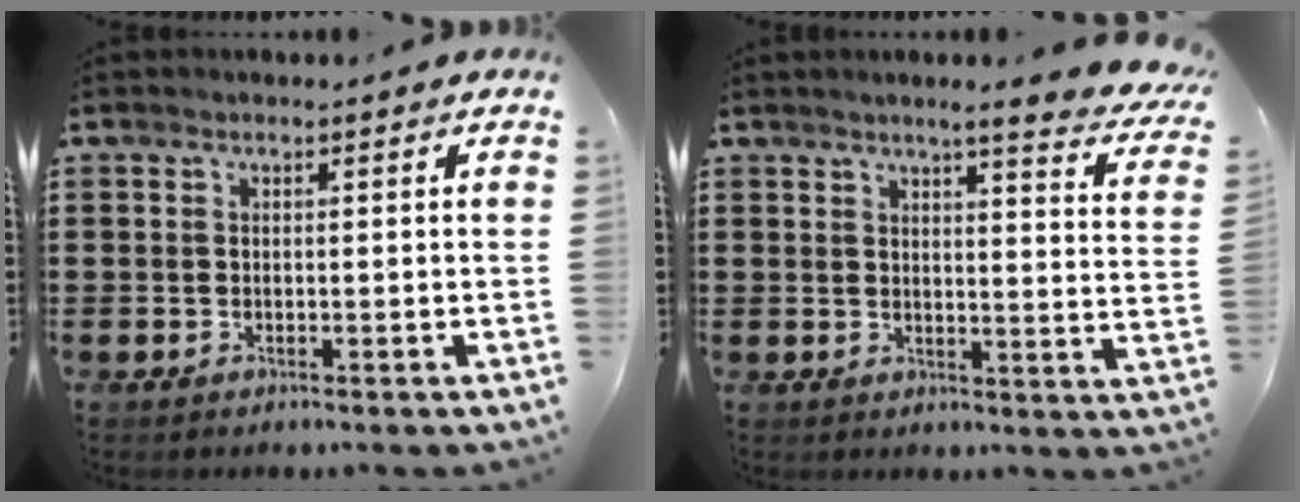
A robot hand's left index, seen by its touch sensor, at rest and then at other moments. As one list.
[{"total": 5.0, "force": [4.1, -0.7, 2.8], "torque": [-0.062, -0.026, 0.065]}]